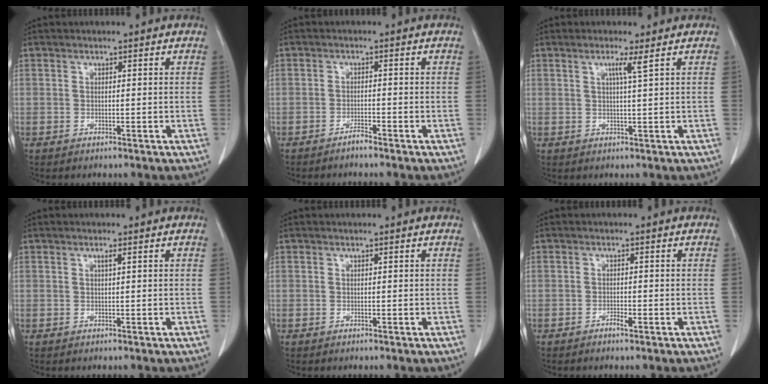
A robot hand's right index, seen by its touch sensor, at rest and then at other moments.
{"total": 1.5, "force": [-1.4, -0.1, 0.6], "torque": [-0.010, 0.001, -0.026]}
{"total": 2.1, "force": [1.0, -0.7, 1.8], "torque": [-0.035, -0.003, 0.020]}
{"total": 0.6, "force": [0.3, -0.1, 0.5], "torque": [-0.012, 0.001, 0.007]}
{"total": 0.0}
{"total": 1.1, "force": [-0.8, 0.2, 0.8], "torque": [-0.015, 0.001, -0.013]}